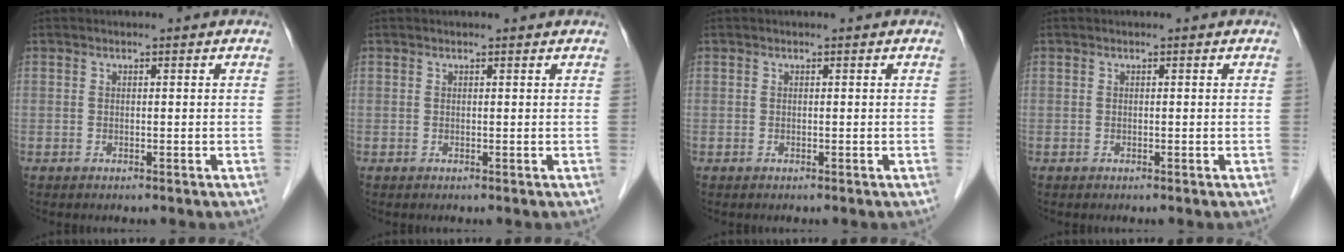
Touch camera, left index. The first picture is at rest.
{"total": 0.9, "force": [0.9, 0.2, 0.1], "torque": [-0.008, 0.008, 0.011]}
{"total": 0.0}
{"total": 0.0}